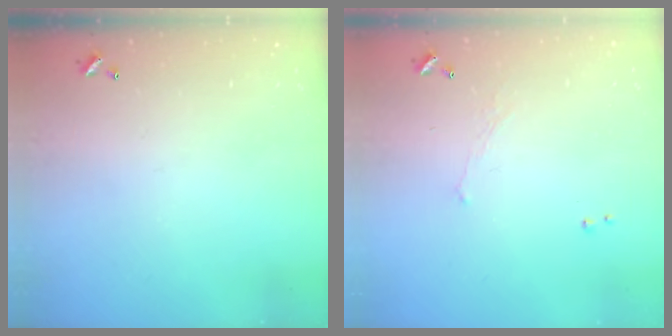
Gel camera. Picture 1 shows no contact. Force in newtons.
{"total": 1.1, "press": 1.0, "slide": 0.6}